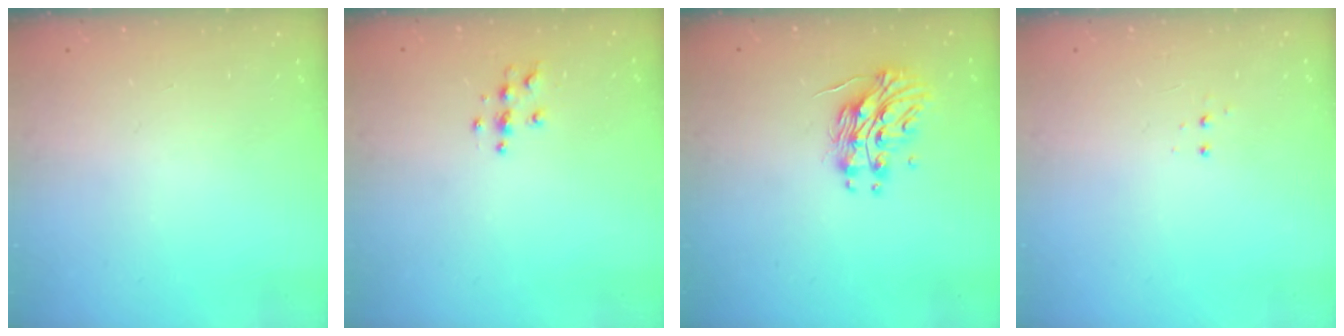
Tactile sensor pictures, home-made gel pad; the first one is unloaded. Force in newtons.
{"total": 4.0, "press": 4.0, "slide": 0.3}
{"total": 13.2, "press": 13.2, "slide": 0.8}
{"total": 3.3, "press": 3.2, "slide": 0.7}